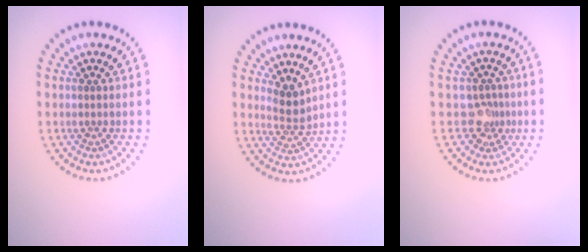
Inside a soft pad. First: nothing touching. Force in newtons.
{"total": 2.1, "press": 1.6, "slide": 1.4}
{"total": 2.1, "press": 1.5, "slide": 1.4}